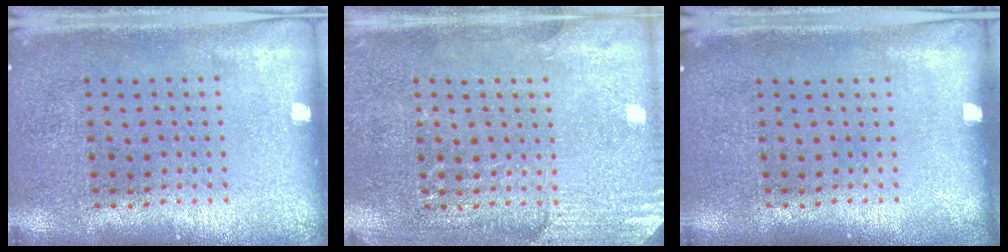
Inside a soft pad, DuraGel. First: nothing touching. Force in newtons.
{"total": 2.8, "press": 2.7, "slide": 0.8}
{"total": 0.0}